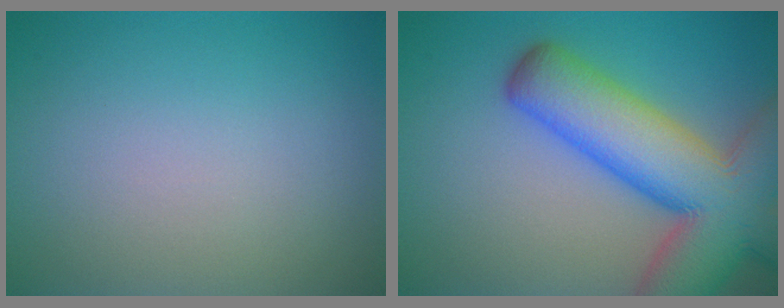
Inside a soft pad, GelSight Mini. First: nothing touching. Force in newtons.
{"total": 13.4, "press": 13.3, "slide": 0.7}